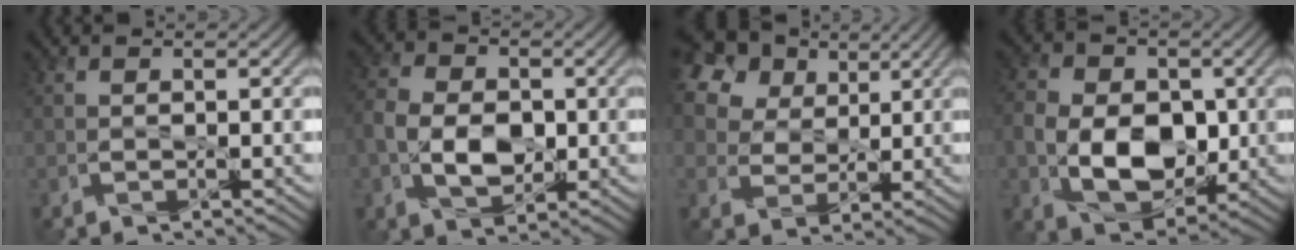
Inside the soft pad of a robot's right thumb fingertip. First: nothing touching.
{"total": 7.9, "force": [-1.1, 5.6, 5.5], "torque": [-0.139, -0.011, -0.021]}
{"total": 19.5, "force": [10.6, 13.7, 8.8], "torque": [-0.274, 0.056, 0.213]}
{"total": 11.7, "force": [-1.5, 8.2, 8.2], "torque": [-0.169, -0.016, -0.025]}